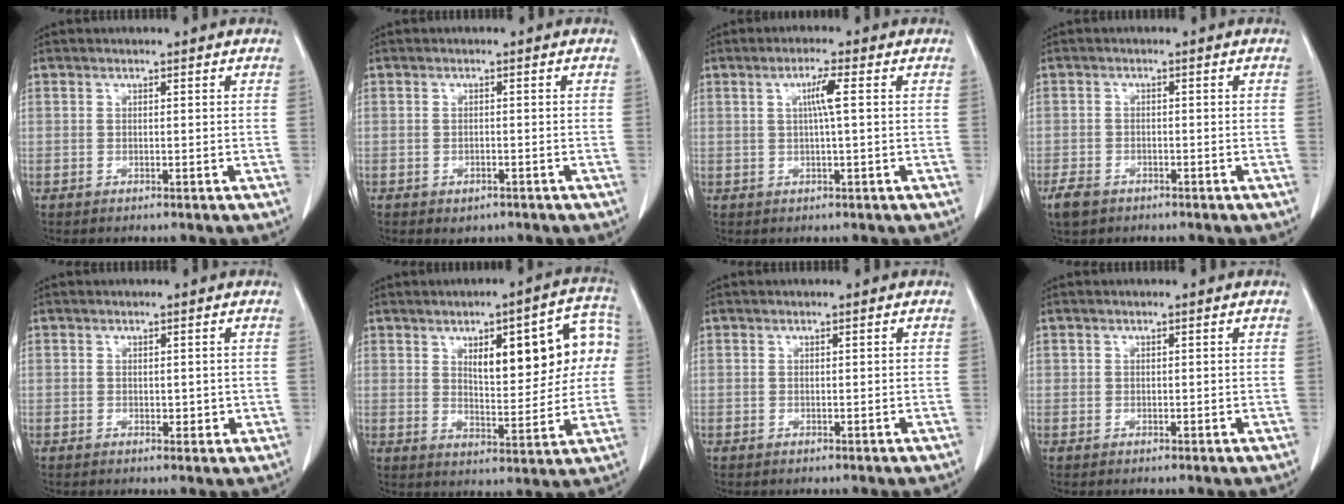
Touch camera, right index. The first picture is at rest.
{"total": 1.7, "force": [-1.0, 1.0, 0.8], "torque": [-0.011, 0.000, -0.005]}
{"total": 3.4, "force": [0.6, -0.4, 3.3], "torque": [-0.061, 0.002, 0.011]}
{"total": 3.3, "force": [-2.3, 1.9, 1.4], "torque": [-0.034, -0.001, -0.035]}
{"total": 1.7, "force": [0.2, 1.2, 1.1], "torque": [-0.012, -0.002, 0.005]}
{"total": 14.8, "force": [3.8, 4.6, 13.6], "torque": [-0.175, 0.032, 0.056]}
{"total": 0.0}
{"total": 0.6, "force": [0.3, 0.5, 0.1], "torque": [0.007, 0.000, 0.003]}